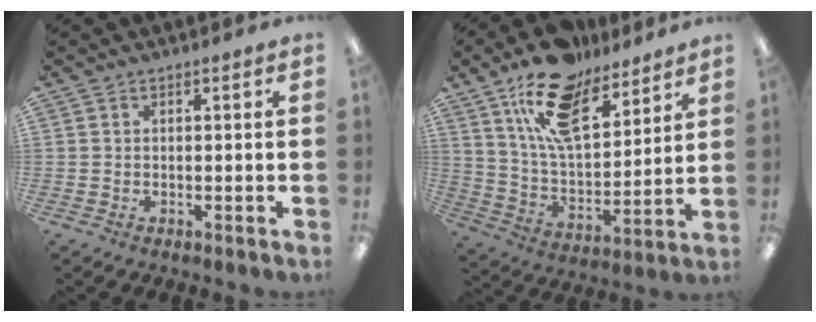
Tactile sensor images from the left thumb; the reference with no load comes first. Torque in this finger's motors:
{"motor_torque": [0.74, 0.52, 1.43, -1.40, 0.15]}